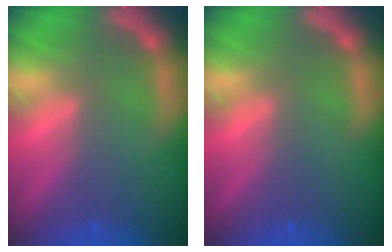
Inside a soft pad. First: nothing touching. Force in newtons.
{"total": 0.0}